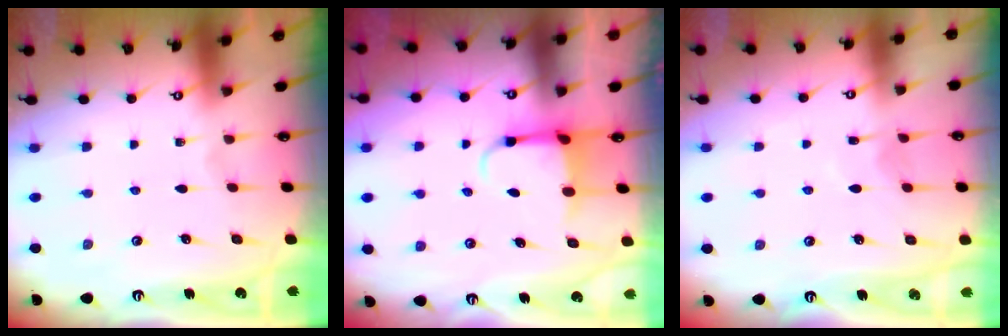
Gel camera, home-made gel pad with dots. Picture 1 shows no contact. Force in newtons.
{"total": 3.8, "press": 3.6, "slide": 0.9}
{"total": 5.8, "press": 5.8, "slide": 0.6}